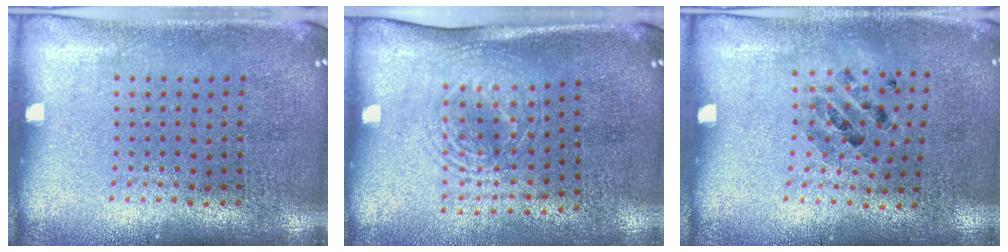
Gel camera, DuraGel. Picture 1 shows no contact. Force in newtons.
{"total": 1.7, "press": 1.3, "slide": 1.0}
{"total": 0.8, "press": 0.7, "slide": 0.3}